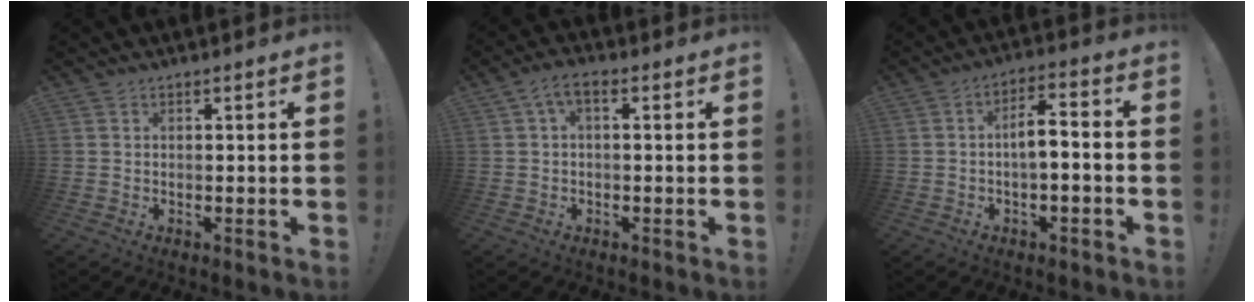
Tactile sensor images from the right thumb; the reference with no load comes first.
{"total": 3.9, "force": [0.4, 1.7, 3.5], "torque": [-0.071, 0.006, 0.010]}
{"total": 6.9, "force": [-1.2, 2.4, 6.3], "torque": [-0.101, 0.009, -0.025]}